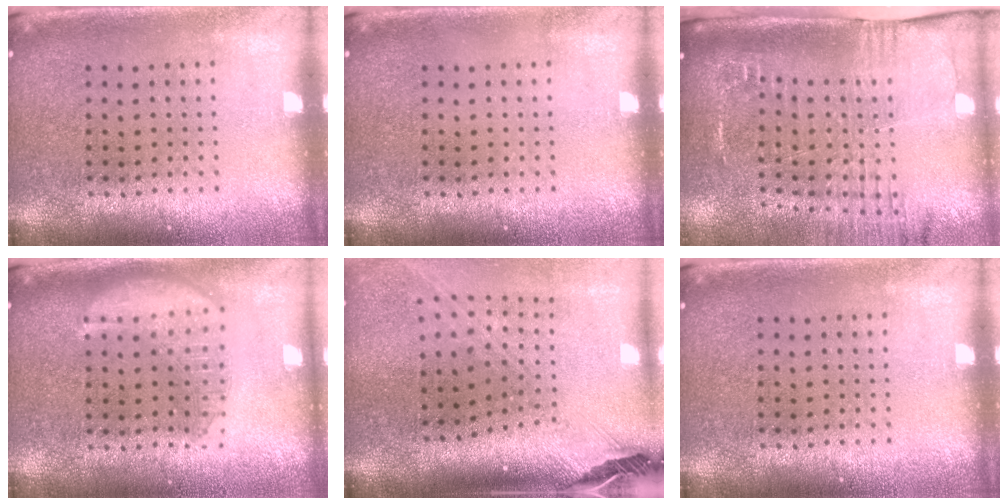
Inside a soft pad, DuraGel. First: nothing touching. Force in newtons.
{"total": 0.0}
{"total": 2.6, "press": 2.1, "slide": 1.6}
{"total": 2.6, "press": 2.6, "slide": 0.3}
{"total": 2.8, "press": 2.0, "slide": 2.0}
{"total": 0.0}